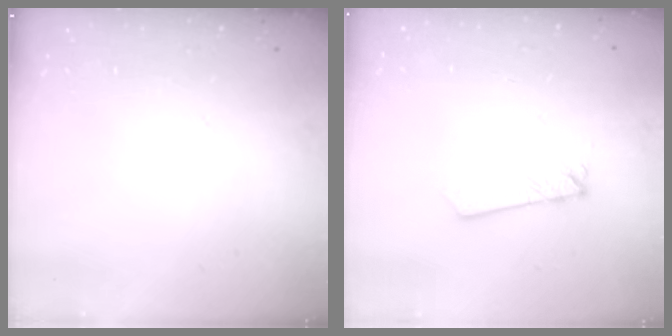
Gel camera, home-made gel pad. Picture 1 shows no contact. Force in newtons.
{"total": 2.0, "press": 2.0, "slide": 0.2}